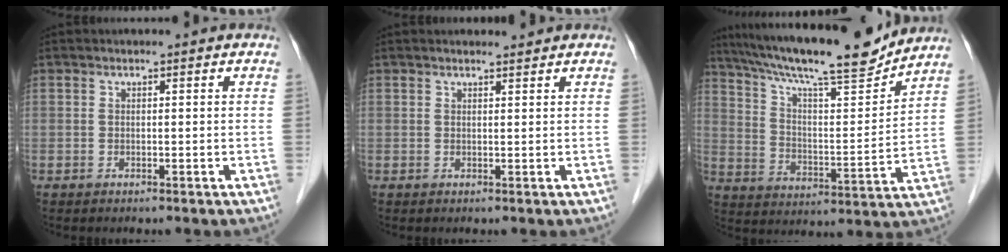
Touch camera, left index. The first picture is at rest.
{"total": 1.3, "force": [1.3, 0.1, 0.2], "torque": [-0.006, 0.001, 0.021]}
{"total": 19.1, "force": [16.8, 1.2, 9.2], "torque": [-0.159, -0.001, 0.266]}